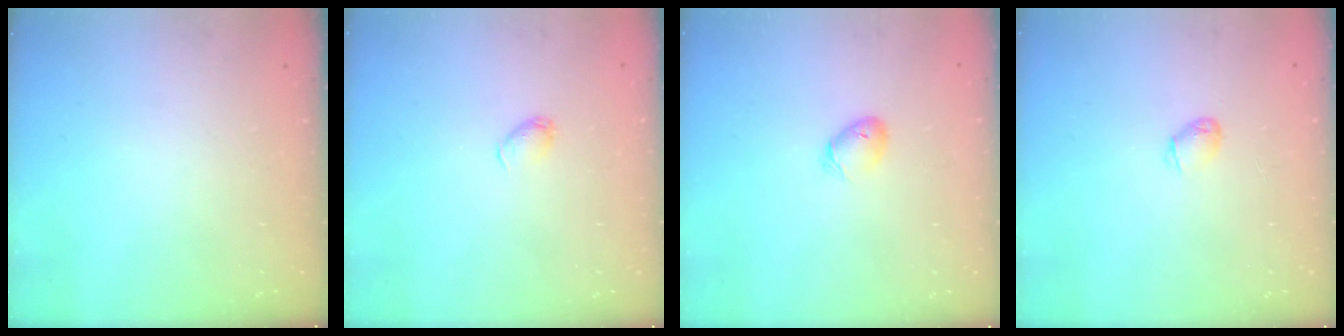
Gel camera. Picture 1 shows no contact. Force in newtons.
{"total": 2.7, "press": 2.7, "slide": 0.5}
{"total": 5.5, "press": 5.4, "slide": 1.0}
{"total": 2.4, "press": 2.4, "slide": 0.4}